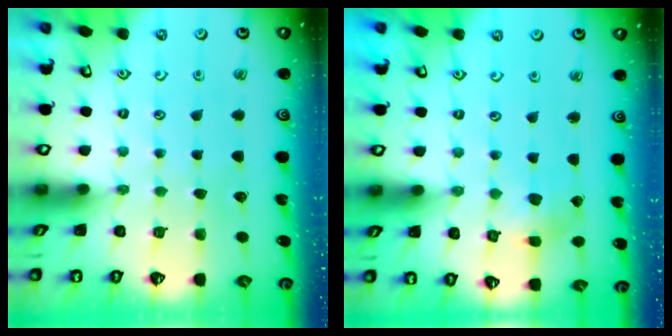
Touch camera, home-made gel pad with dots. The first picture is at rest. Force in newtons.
{"total": 2.8, "press": 2.7, "slide": 0.4}